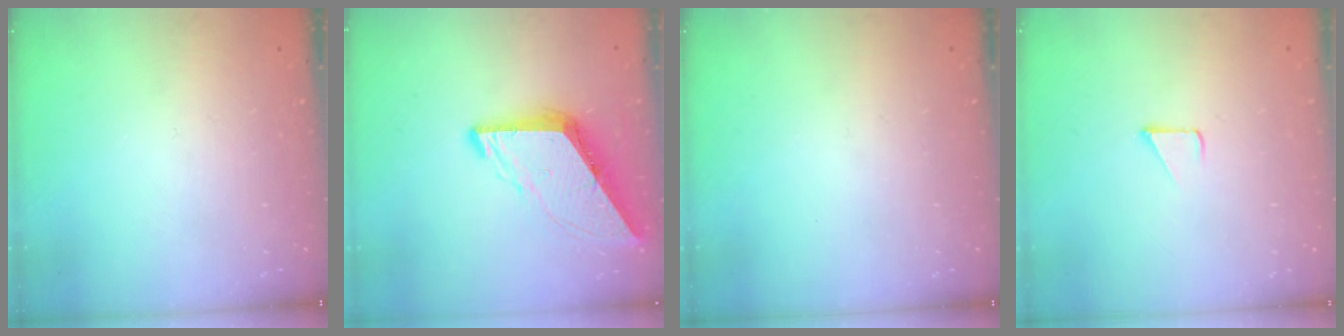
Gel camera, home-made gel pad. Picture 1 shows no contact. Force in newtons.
{"total": 9.5, "press": 9.5, "slide": 1.1}
{"total": 0.0}
{"total": 1.7, "press": 1.7, "slide": 0.1}